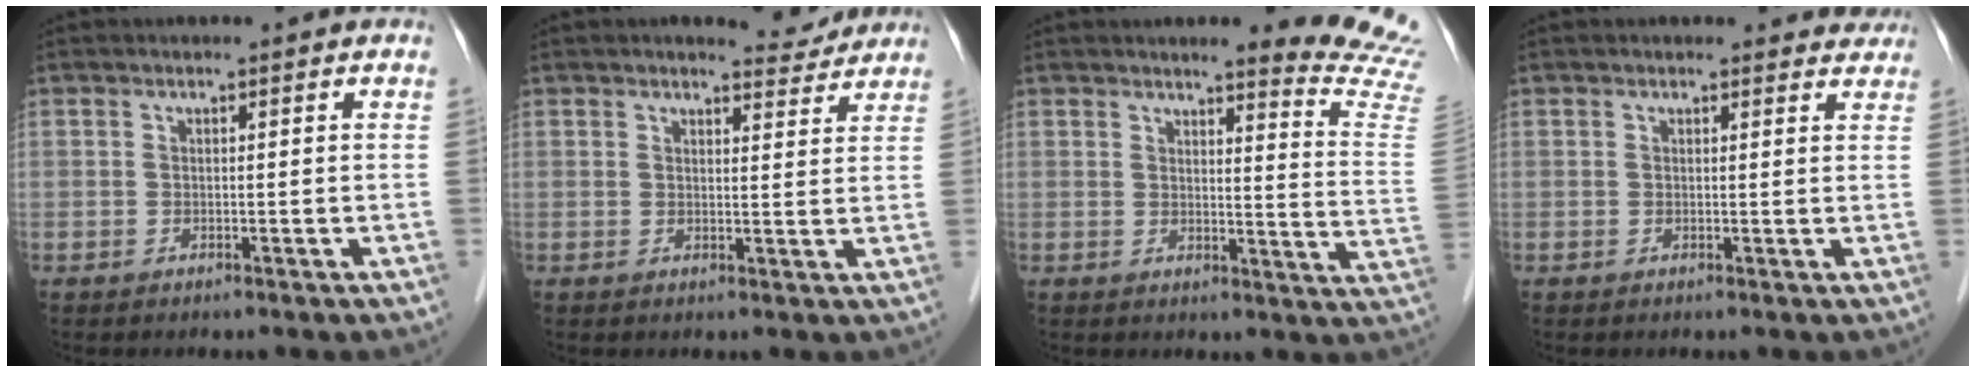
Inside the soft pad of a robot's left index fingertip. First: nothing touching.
{"total": 3.7, "force": [3.6, 0.8, 0.3], "torque": [-0.008, -0.006, 0.038]}
{"total": 13.1, "force": [12.6, -0.9, 3.1], "torque": [-0.022, -0.121, 0.114]}
{"total": 4.7, "force": [4.5, 1.4, 0.3], "torque": [0.011, -0.004, 0.029]}